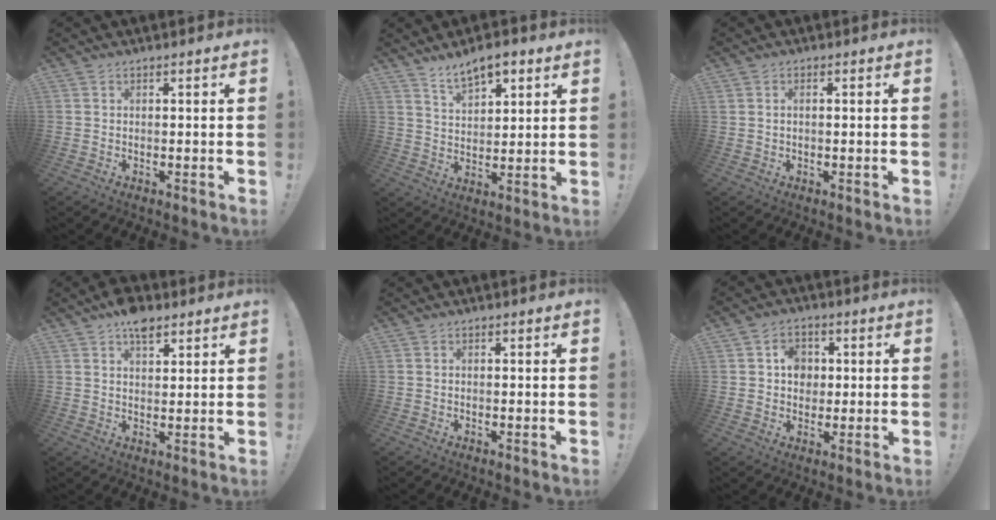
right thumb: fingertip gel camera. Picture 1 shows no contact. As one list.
[{"total": 8.5, "force": [5.9, 4.1, 4.5], "torque": [-0.075, -0.023, 0.107]}, {"total": 0.9, "force": [0.1, 0.4, 0.8], "torque": [-0.015, 0.001, 0.002]}, {"total": 7.1, "force": [4.6, 3.7, 3.8], "torque": [-0.052, -0.021, 0.082]}, {"total": 0.0}, {"total": 6.7, "force": [1.3, 6.0, 2.9], "torque": [-0.036, 0.001, 0.023]}]